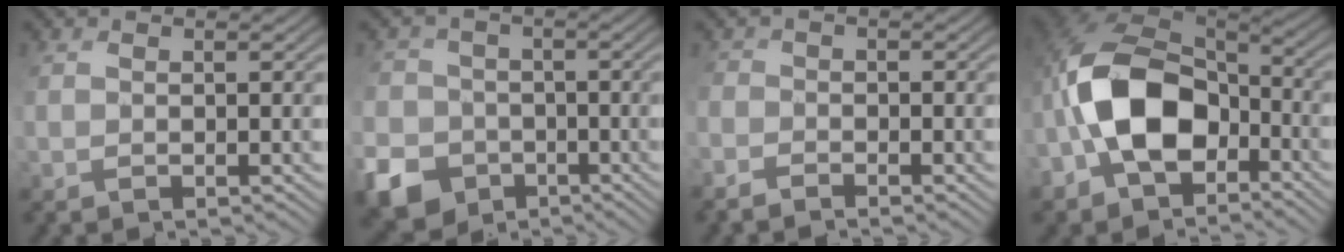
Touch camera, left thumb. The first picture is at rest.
{"total": 9.5, "force": [-4.3, 7.9, 3.2], "torque": [-0.100, -0.030, -0.086]}
{"total": 2.7, "force": [-2.4, 1.1, 0.5], "torque": [-0.011, -0.004, -0.055]}
{"total": 12.6, "force": [-3.6, 7.7, 9.3], "torque": [-0.198, 0.008, -0.082]}